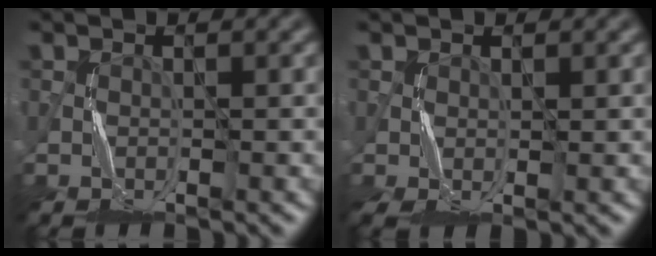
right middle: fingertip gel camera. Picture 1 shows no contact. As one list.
[{"total": 1.8, "force": [0.0, 0.8, 1.6], "torque": [-0.046, -0.002, 0.001]}]